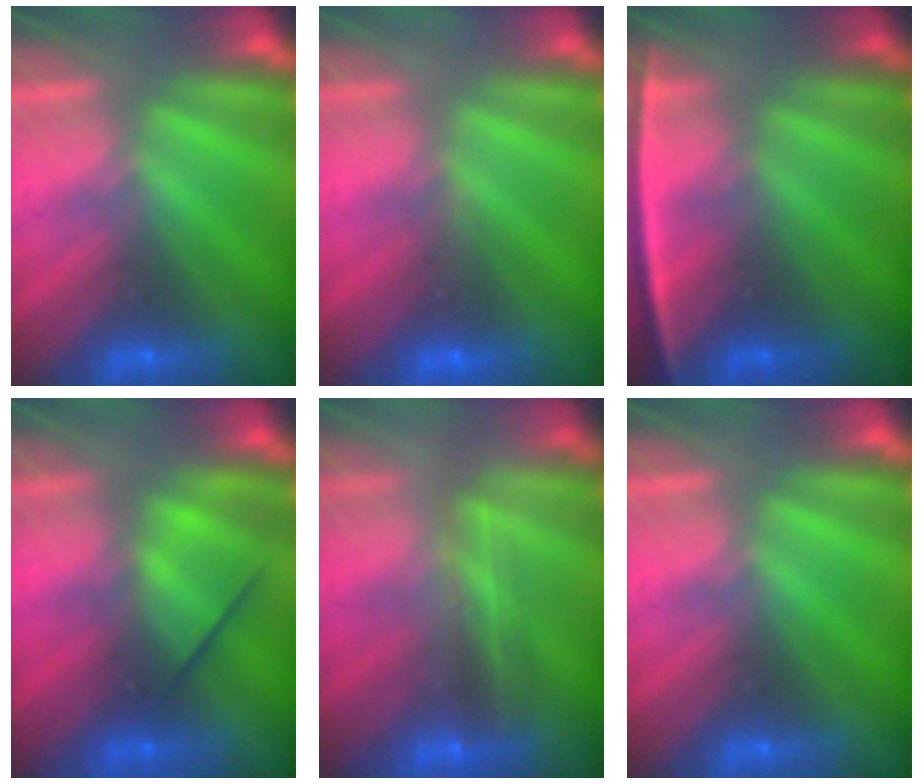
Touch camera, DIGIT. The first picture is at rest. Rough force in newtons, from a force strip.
{"total": 3.0}
{"total": 2.4}
{"total": 2.6}
{"total": 2.4}
{"total": 0.0}